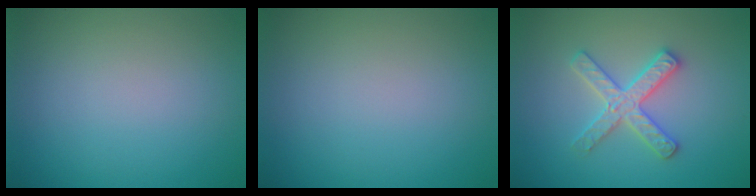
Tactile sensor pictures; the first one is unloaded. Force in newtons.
{"total": 0.0}
{"total": 2.9, "press": 2.9, "slide": 0.5}